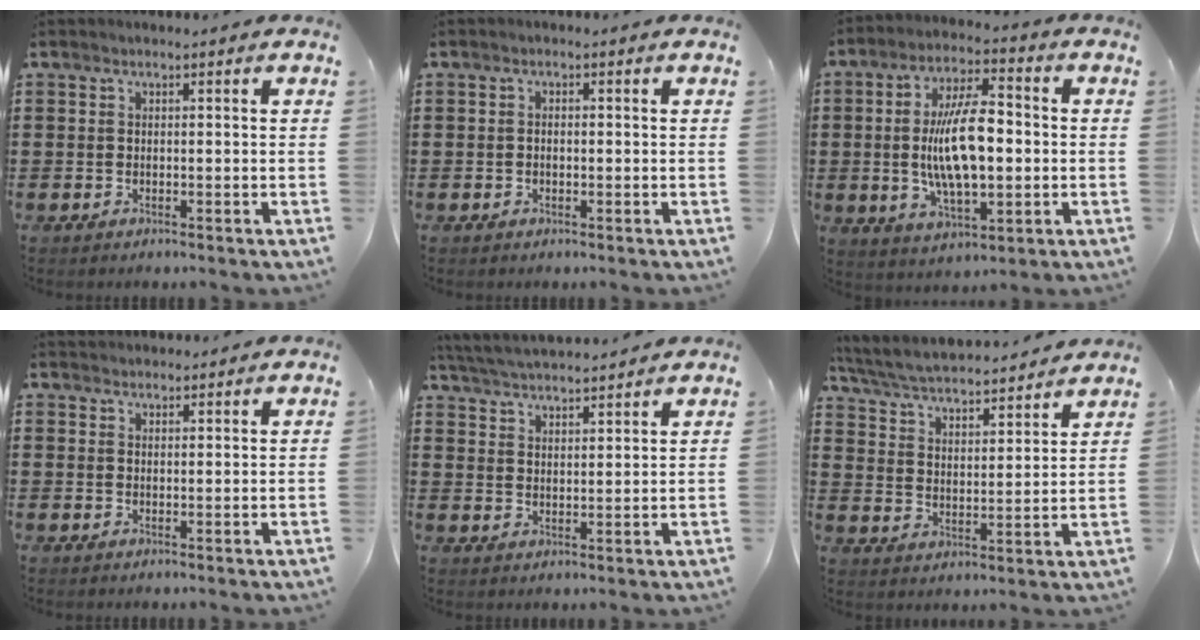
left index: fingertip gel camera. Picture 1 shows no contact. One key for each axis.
{"total": 0.8, "fx": -0.2, "fy": 0.4, "fz": 0.7, "tx": -0.016, "ty": -0.001, "tz": -0.003}
{"total": 12.9, "fx": 0.0, "fy": 5.6, "fz": 11.7, "tx": -0.234, "ty": 0.004, "tz": -0.008}
{"total": 1.7, "fx": 1.7, "fy": 0.3, "fz": -0.1, "tx": -0.001, "ty": 0.002, "tz": 0.034}
{"total": 4.0, "fx": 4.0, "fy": -0.3, "fz": 0.5, "tx": -0.025, "ty": -0.022, "tz": 0.069}
{"total": 4.6, "fx": 4.4, "fy": 0.2, "fz": 1.4, "tx": -0.049, "ty": -0.031, "tz": 0.068}